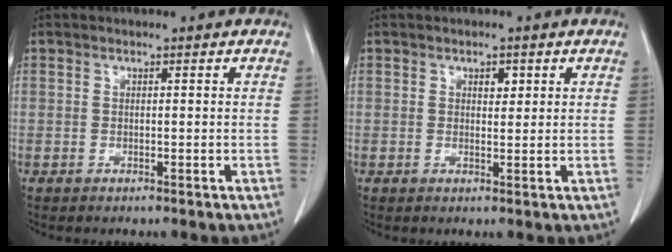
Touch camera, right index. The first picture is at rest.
{"total": 1.7, "force": [0.8, 0.9, 1.1], "torque": [-0.017, 0.000, 0.013]}